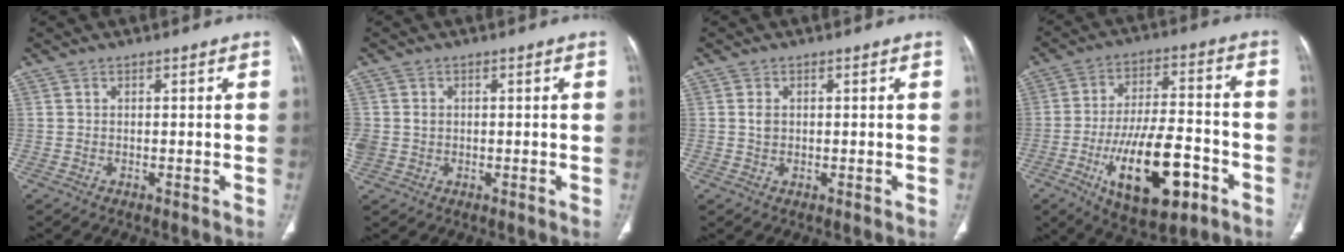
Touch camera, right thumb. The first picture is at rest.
{"total": 3.8, "force": [0.1, 3.3, 2.0], "torque": [-0.049, 0.008, 0.011]}
{"total": 1.4, "force": [0.2, 1.1, 1.0], "torque": [-0.018, -0.001, 0.005]}
{"total": 18.8, "force": [-7.5, 7.9, 15.4], "torque": [-0.245, 0.029, -0.111]}